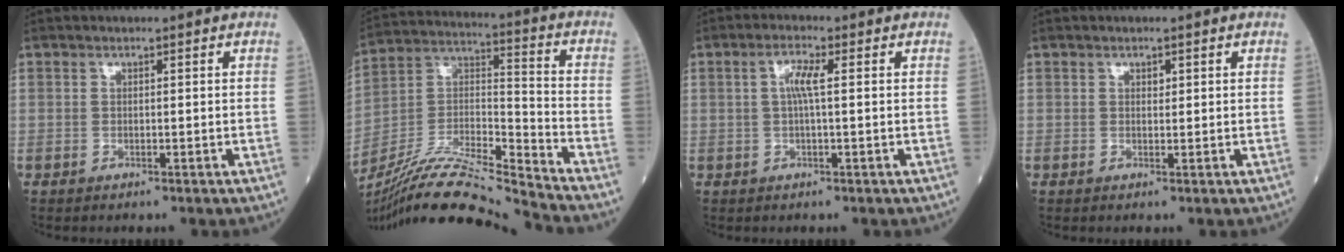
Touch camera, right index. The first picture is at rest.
{"total": 17.3, "force": [-16.1, -1.6, 6.1], "torque": [-0.118, 0.028, -0.295]}
{"total": 3.0, "force": [0.4, 0.4, 2.9], "torque": [-0.059, 0.006, 0.007]}
{"total": 0.7, "force": [0.3, 0.4, 0.4], "torque": [-0.003, -0.003, 0.005]}